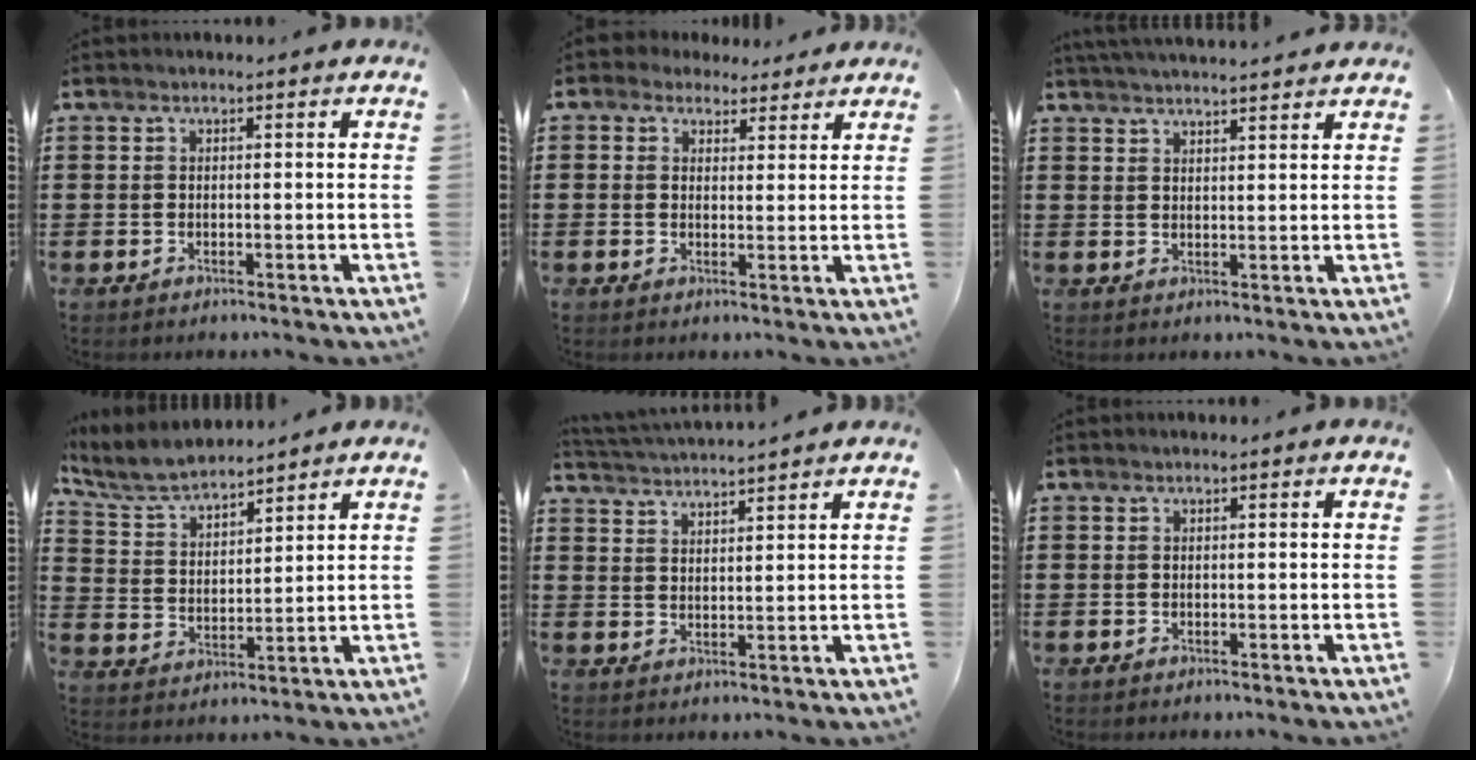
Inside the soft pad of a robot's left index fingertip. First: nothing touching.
{"total": 2.8, "force": [2.1, 1.9, 0.2], "torque": [-0.015, 0.007, 0.039]}
{"total": 2.8, "force": [2.7, -0.4, 0.3], "torque": [-0.013, -0.008, 0.051]}
{"total": 6.1, "force": [5.6, 1.2, 1.9], "torque": [-0.061, -0.020, 0.100]}
{"total": 2.7, "force": [2.7, -0.6, -0.1], "torque": [-0.008, -0.014, 0.047]}
{"total": 0.0}